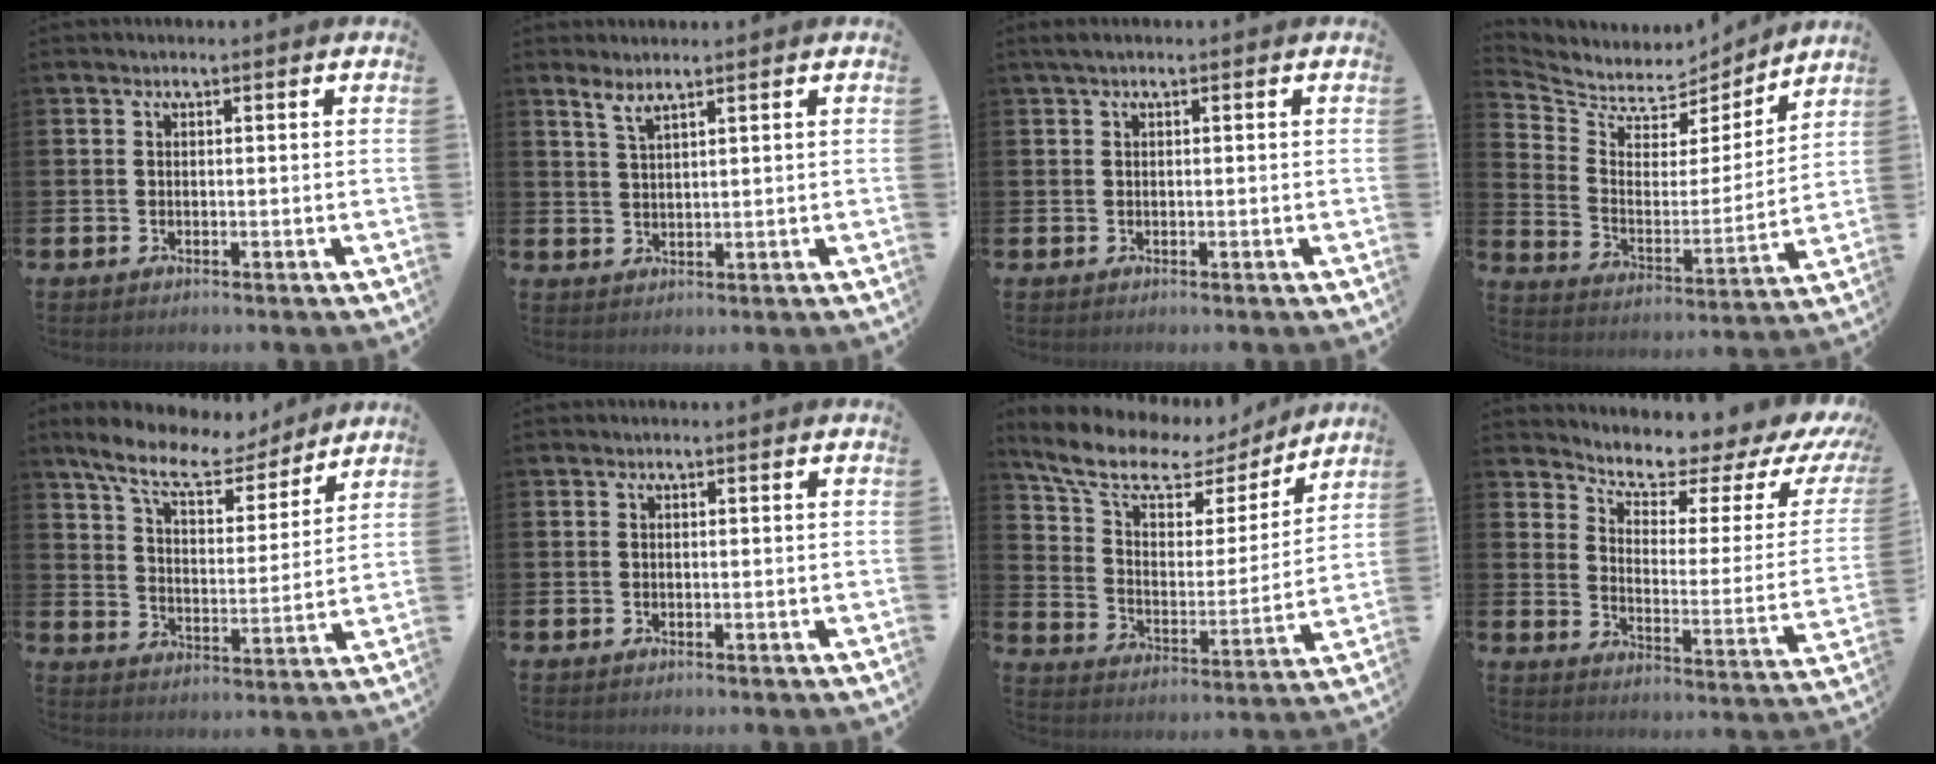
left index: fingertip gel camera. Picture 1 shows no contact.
{"total": 2.4, "force": [2.2, 0.2, 1.0], "torque": [-0.016, -0.008, 0.038]}
{"total": 0.9, "force": [0.4, 0.1, 0.8], "torque": [-0.017, 0.004, 0.008]}
{"total": 6.0, "force": [5.6, 2.2, 0.3], "torque": [-0.044, -0.056, 0.092]}
{"total": 10.2, "force": [9.1, 2.8, 3.5], "torque": [-0.092, -0.056, 0.158]}
{"total": 0.0}
{"total": 10.8, "force": [8.5, 4.5, 4.9], "torque": [-0.129, -0.048, 0.143]}
{"total": 6.4, "force": [5.8, 1.7, 2.1], "torque": [-0.056, -0.055, 0.091]}